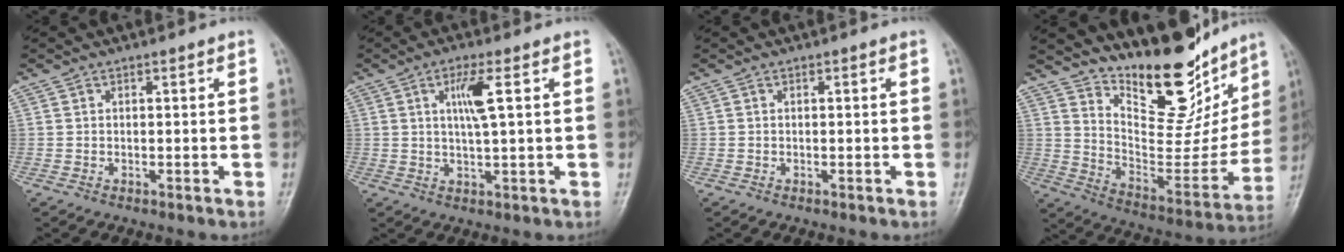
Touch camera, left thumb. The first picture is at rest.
{"total": 5.6, "force": [1.6, 0.8, 5.3], "torque": [-0.106, -0.006, 0.030]}
{"total": 0.0}
{"total": 22.3, "force": [16.7, 8.8, 11.8], "torque": [-0.119, -0.111, 0.270]}